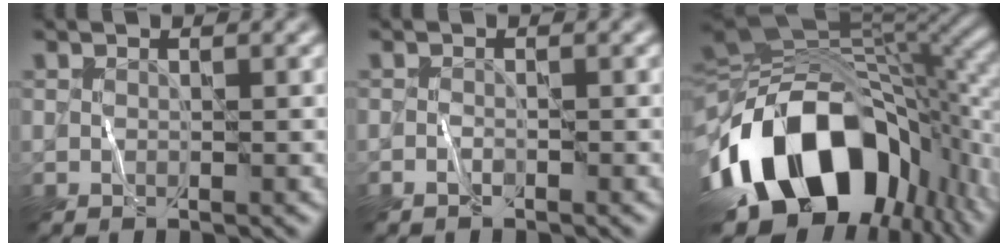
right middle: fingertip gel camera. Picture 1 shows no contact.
{"total": 0.6, "force": [-0.5, 0.2, 0.2], "torque": [-0.003, 0.004, -0.011]}
{"total": 18.2, "force": [-5.6, 10.6, 13.7], "torque": [-0.261, 0.000, -0.088]}